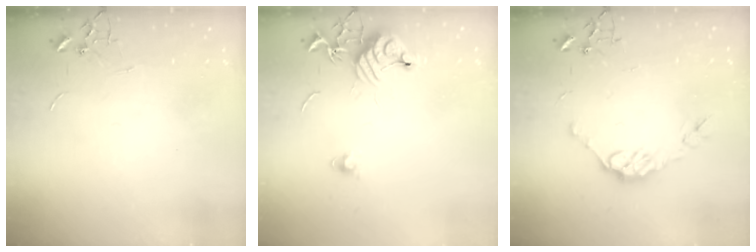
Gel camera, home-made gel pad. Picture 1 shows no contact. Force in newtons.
{"total": 11.0, "press": 10.9, "slide": 0.9}
{"total": 9.6, "press": 9.5, "slide": 0.7}